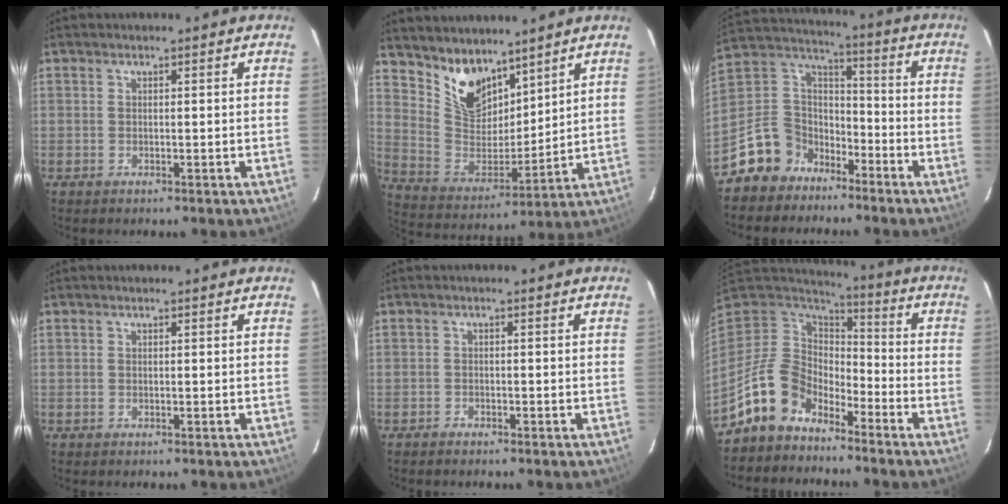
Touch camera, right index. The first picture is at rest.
{"total": 11.8, "force": [8.8, 6.2, 4.8], "torque": [-0.095, 0.000, 0.184]}
{"total": 11.6, "force": [-7.8, 8.3, 2.1], "torque": [-0.067, 0.058, -0.144]}
{"total": 0.0}
{"total": 1.2, "force": [-1.1, 0.3, 0.1], "torque": [-0.012, 0.002, -0.021]}
{"total": 12.5, "force": [-9.3, 7.4, 3.9], "torque": [-0.096, 0.020, -0.170]}